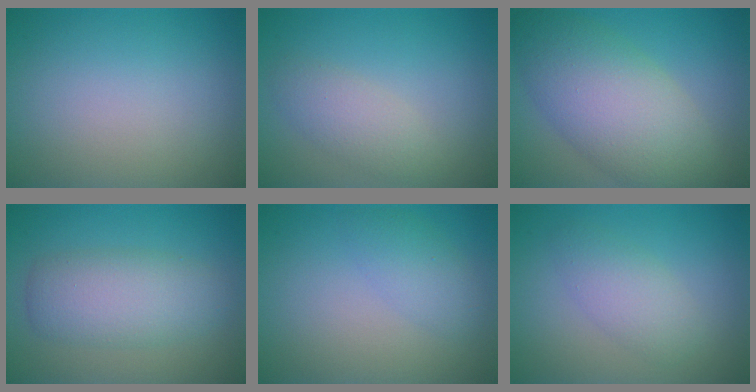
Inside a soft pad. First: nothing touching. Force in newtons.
{"total": 2.5, "press": 2.5, "slide": 0.1}
{"total": 9.1, "press": 9.1, "slide": 0.6}
{"total": 4.9, "press": 4.9, "slide": 0.1}
{"total": 2.1, "press": 2.1, "slide": 0.1}
{"total": 2.7, "press": 2.7, "slide": 0.1}